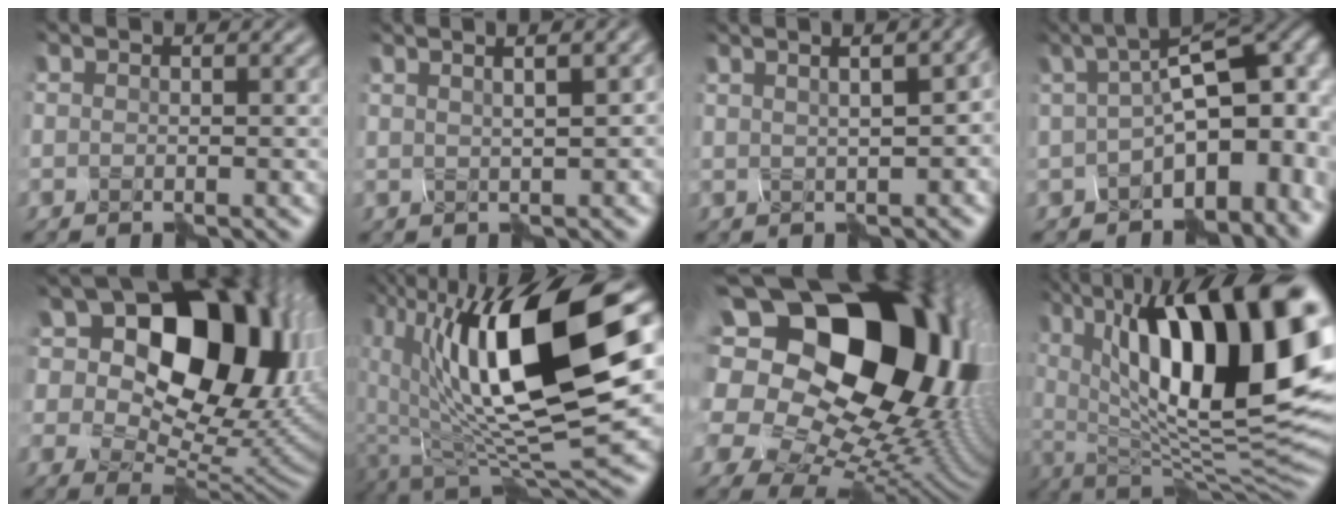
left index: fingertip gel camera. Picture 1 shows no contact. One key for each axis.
{"total": 6.1, "fx": 2.9, "fy": 2.3, "fz": 4.8, "tx": -0.041, "ty": 0.041, "tz": 0.017}
{"total": 6.7, "fx": 2.4, "fy": 2.4, "fz": 5.8, "tx": -0.036, "ty": 0.030, "tz": 0.022}
{"total": 11.1, "fx": -0.4, "fy": 6.1, "fz": 9.3, "tx": -0.116, "ty": 0.011, "tz": -0.003}
{"total": 18.8, "fx": 6.2, "fy": 12.1, "fz": 13.0, "tx": -0.197, "ty": 0.050, "tz": 0.089}
{"total": 16.6, "fx": 3.8, "fy": 7.4, "fz": 14.4, "tx": -0.252, "ty": -0.008, "tz": 0.066}
{"total": 23.9, "fx": 7.9, "fy": 16.7, "fz": 15.1, "tx": -0.318, "ty": 0.054, "tz": 0.157}
{"total": 19.2, "fx": 6.3, "fy": 7.2, "fz": 16.7, "tx": -0.249, "ty": 0.028, "tz": 0.108}